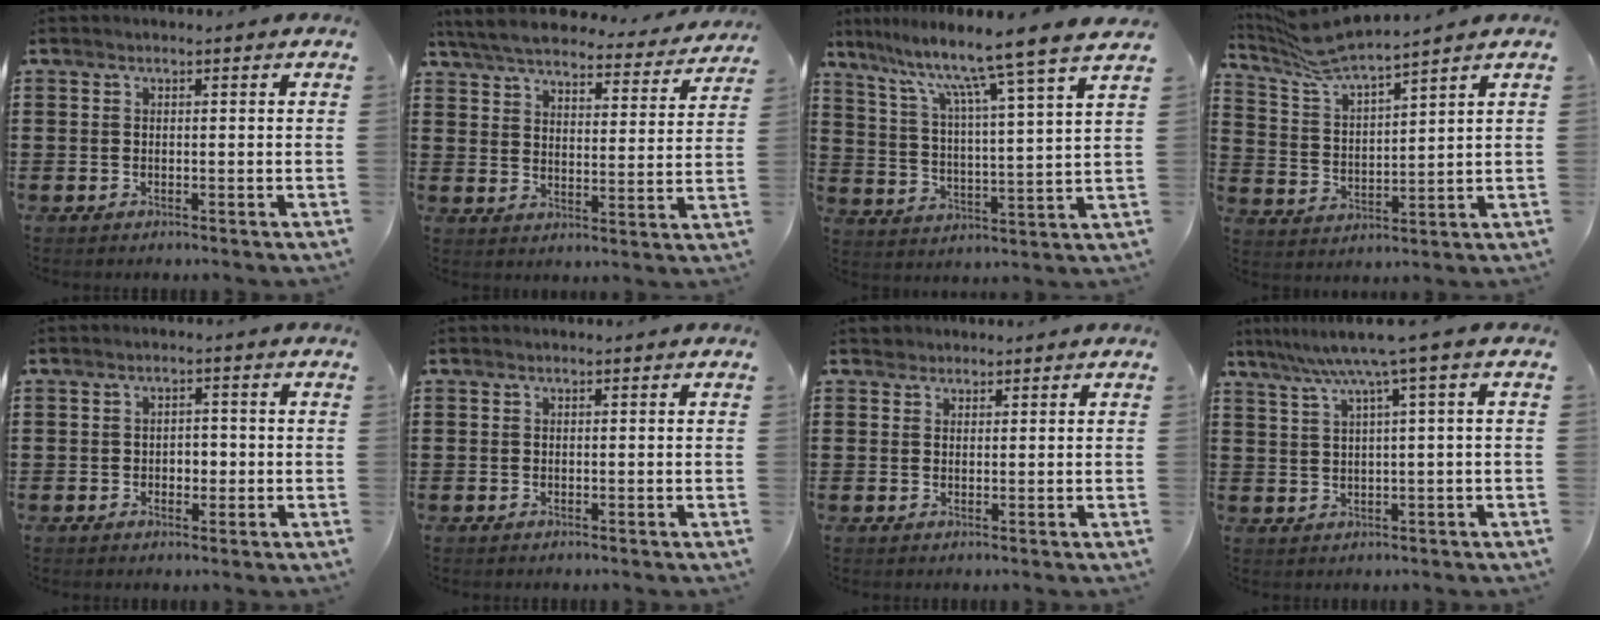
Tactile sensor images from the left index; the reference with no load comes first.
{"total": 6.2, "force": [5.9, 0.7, 1.7], "torque": [-0.061, -0.034, 0.103]}
{"total": 9.8, "force": [7.9, -1.5, 5.5], "torque": [-0.127, -0.059, 0.120]}
{"total": 6.8, "force": [6.4, 0.1, 2.4], "torque": [-0.075, -0.030, 0.112]}
{"total": 2.0, "force": [-0.5, 1.5, 1.3], "torque": [-0.028, 0.006, -0.014]}
{"total": 0.0}
{"total": 1.4, "force": [1.2, 0.7, 0.0], "torque": [-0.004, 0.003, 0.024]}
{"total": 5.9, "force": [2.5, -0.7, 5.4], "torque": [-0.108, -0.012, 0.036]}